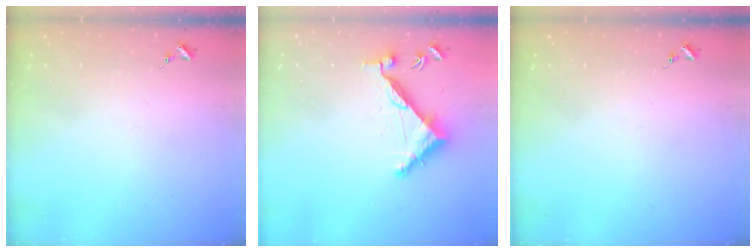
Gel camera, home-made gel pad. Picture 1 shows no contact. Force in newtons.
{"total": 6.9, "press": 6.9, "slide": 0.3}
{"total": 0.0}